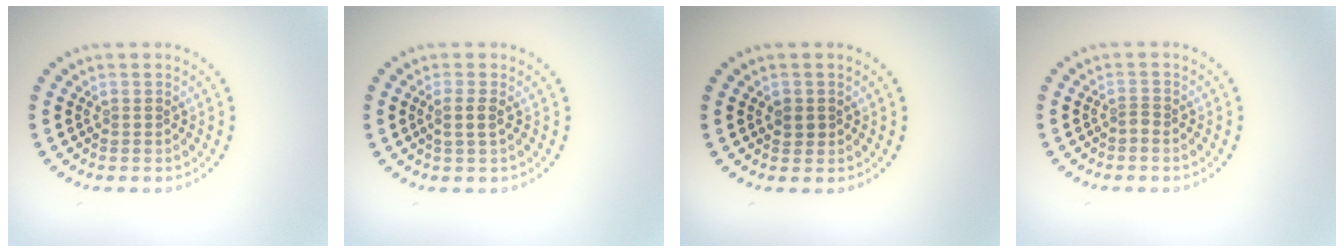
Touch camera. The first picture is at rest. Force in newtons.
{"total": 1.5, "press": 1.3, "slide": 0.7}
{"total": 1.3, "press": 1.2, "slide": 0.5}
{"total": 0.9, "press": 0.6, "slide": 0.7}